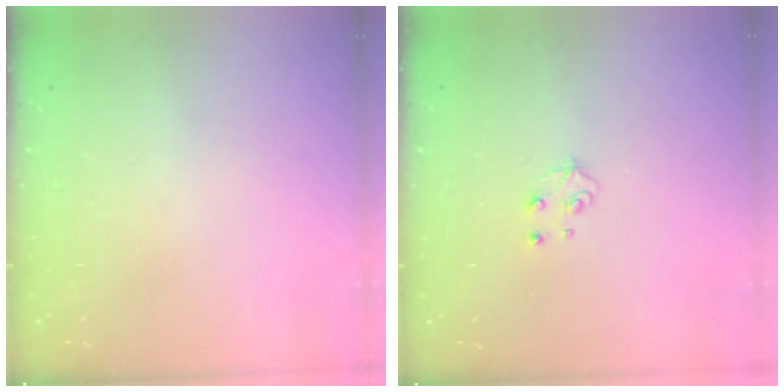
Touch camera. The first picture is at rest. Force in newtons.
{"total": 4.9, "press": 4.8, "slide": 0.6}